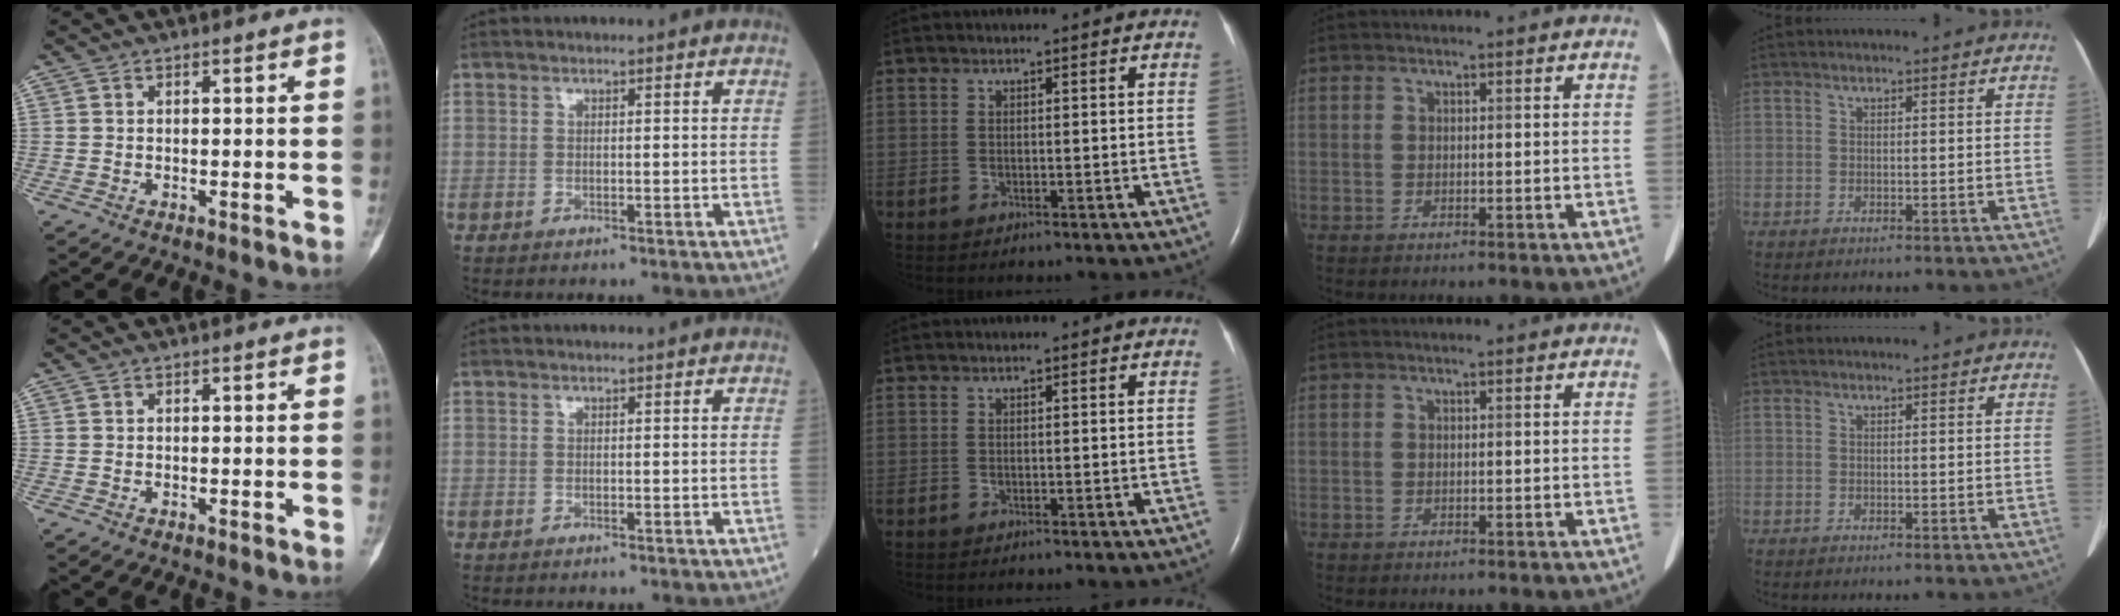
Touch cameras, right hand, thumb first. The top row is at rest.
{}